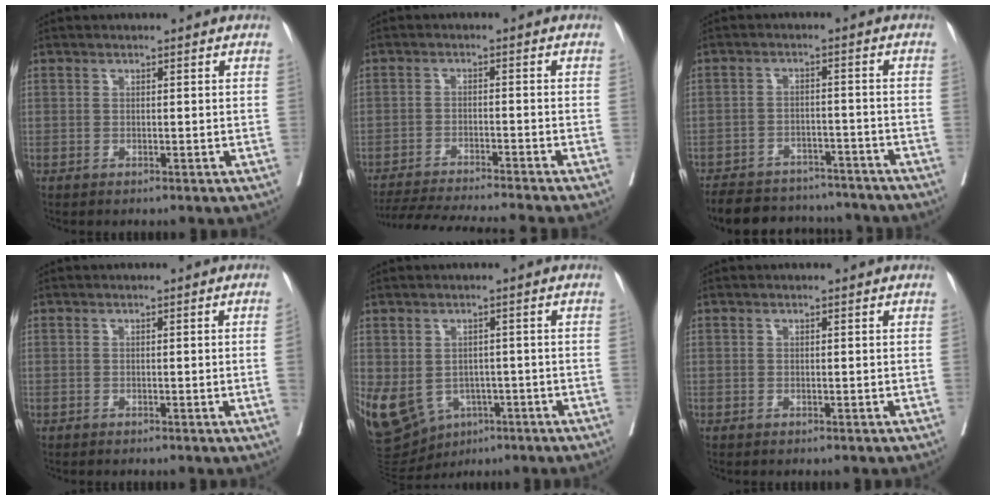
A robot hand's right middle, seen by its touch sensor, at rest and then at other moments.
{"total": 12.7, "force": [-11.7, -1.4, 4.7], "torque": [-0.053, -0.017, -0.181]}
{"total": 15.1, "force": [-13.6, 5.0, 4.1], "torque": [-0.076, 0.012, -0.184]}
{"total": 1.1, "force": [-0.3, -0.4, 1.0], "torque": [-0.010, 0.001, -0.006]}
{"total": 11.5, "force": [-4.5, 8.9, 5.8], "torque": [-0.127, 0.006, -0.059]}
{"total": 0.0}